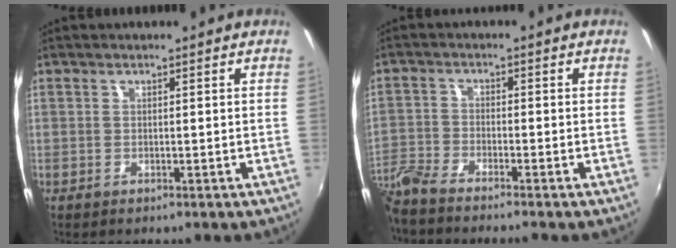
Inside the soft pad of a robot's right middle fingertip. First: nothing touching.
{"total": 6.8, "force": [-6.3, 0.2, 2.7], "torque": [-0.075, -0.018, -0.131]}